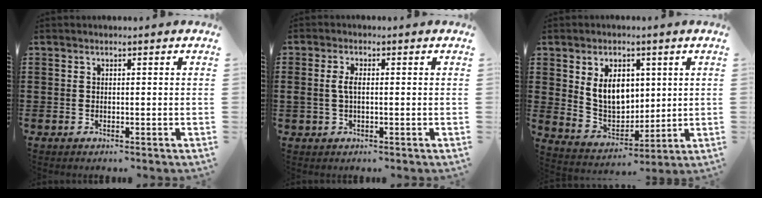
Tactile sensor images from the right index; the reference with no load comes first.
{"total": 2.7, "force": [0.0, 1.2, 2.5], "torque": [-0.064, -0.002, -0.006]}
{"total": 8.1, "force": [2.2, 5.5, 5.4], "torque": [-0.112, 0.007, 0.039]}